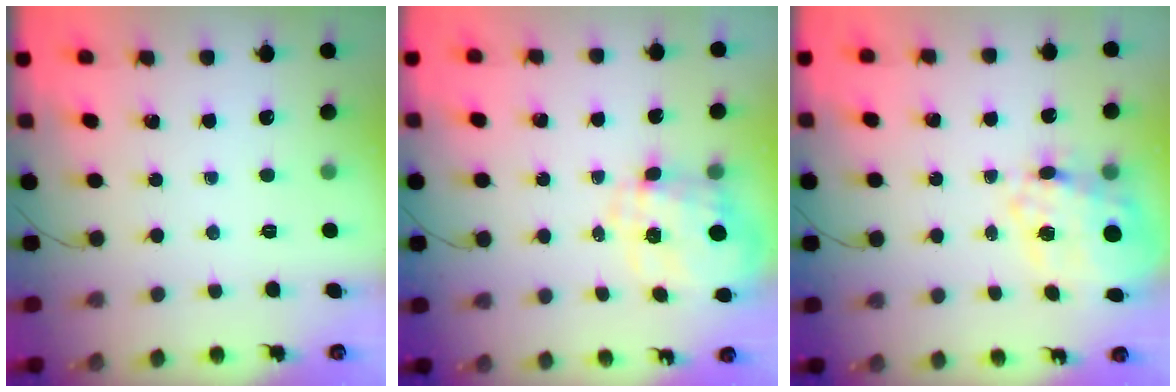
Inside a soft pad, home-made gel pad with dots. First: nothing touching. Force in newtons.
{"total": 10.5, "press": 10.5, "slide": 0.9}
{"total": 16.2, "press": 15.7, "slide": 3.7}